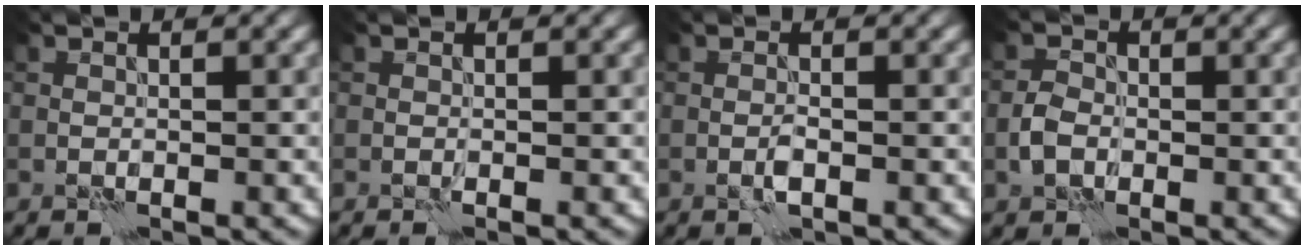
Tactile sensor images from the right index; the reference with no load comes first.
{"total": 0.0}
{"total": 1.1, "force": [-0.5, 0.2, 1.0], "torque": [-0.021, 0.002, -0.012]}
{"total": 2.0, "force": [-0.6, 1.5, 1.1], "torque": [-0.019, 0.005, -0.017]}